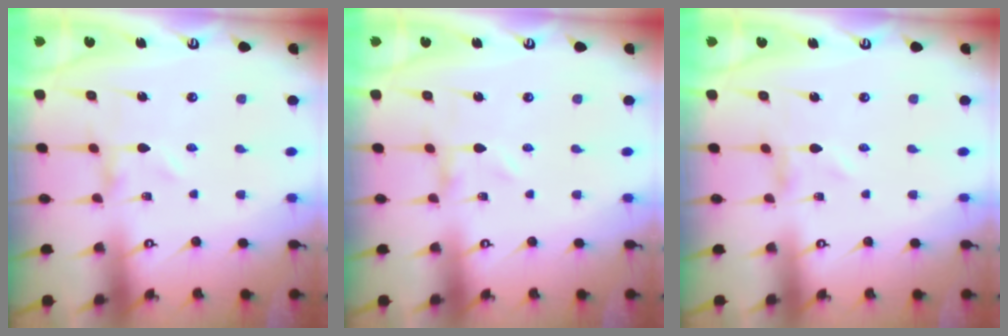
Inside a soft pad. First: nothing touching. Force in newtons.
{"total": 0.0}
{"total": 0.0}